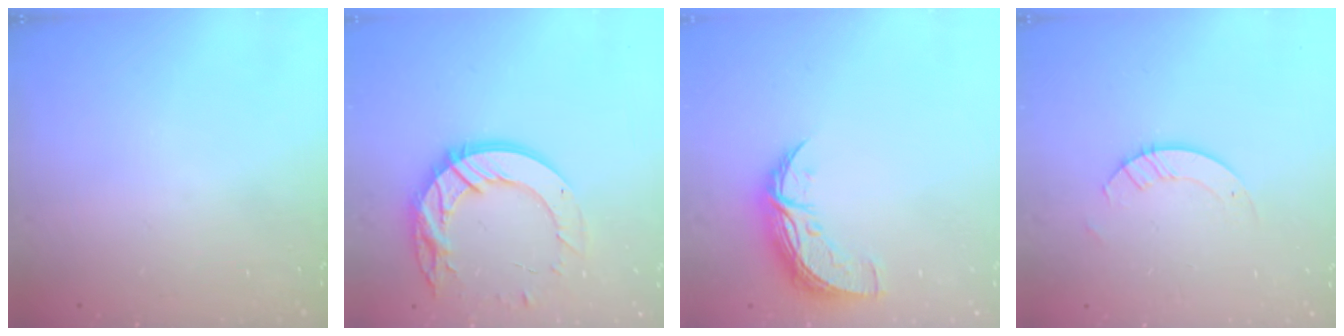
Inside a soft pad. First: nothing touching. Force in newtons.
{"total": 16.4, "press": 16.4, "slide": 1.4}
{"total": 8.8, "press": 8.8, "slide": 0.4}
{"total": 2.6, "press": 2.6, "slide": 0.2}